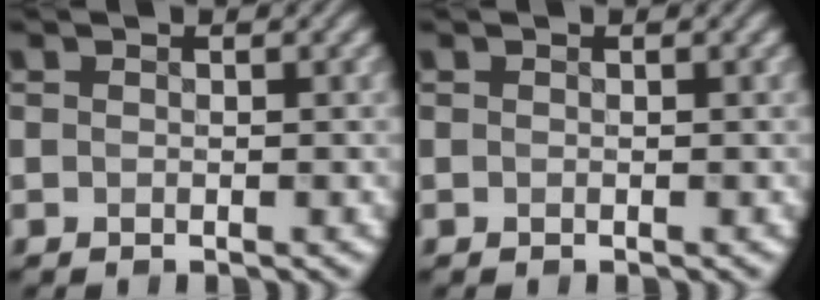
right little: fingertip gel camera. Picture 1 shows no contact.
{"total": 0.0}